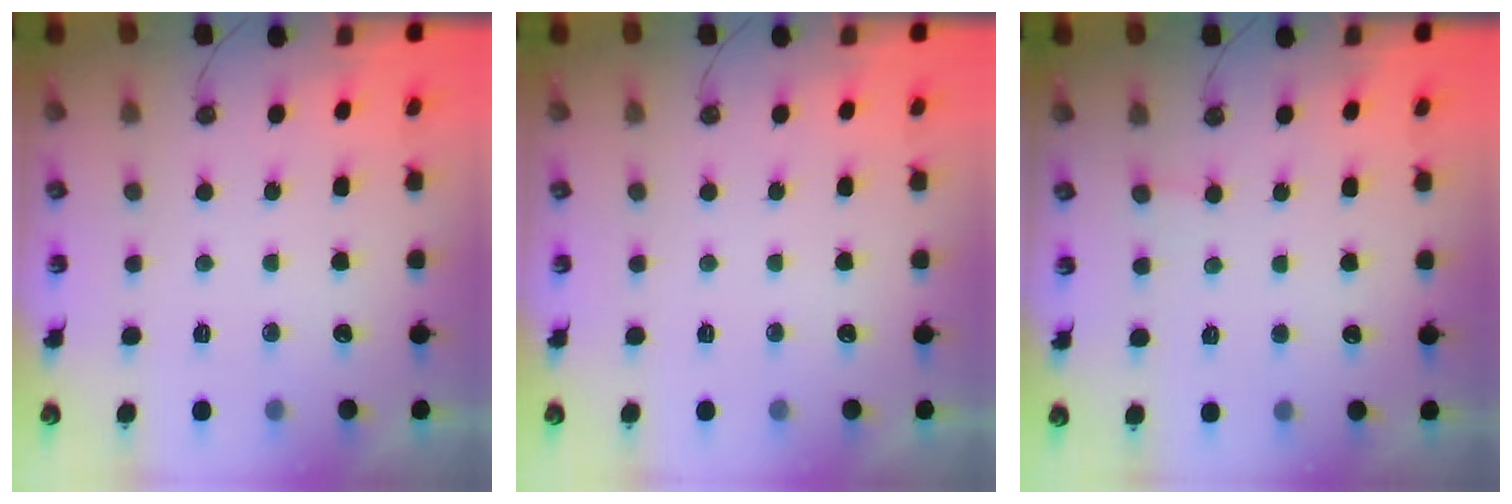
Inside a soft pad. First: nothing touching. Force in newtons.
{"total": 0.0}
{"total": 1.4, "press": 1.4, "slide": 0.1}